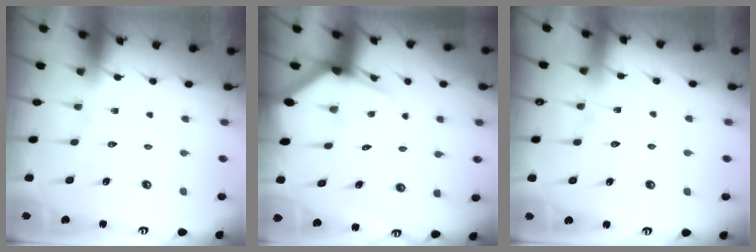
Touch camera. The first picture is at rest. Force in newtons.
{"total": 4.5, "press": 4.5, "slide": 0.6}
{"total": 5.1, "press": 5.0, "slide": 0.7}